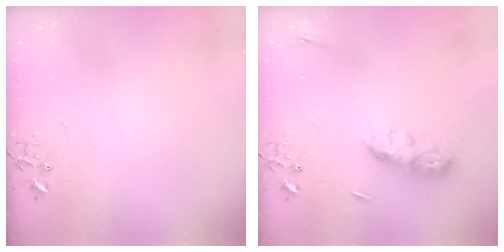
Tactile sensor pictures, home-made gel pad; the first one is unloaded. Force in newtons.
{"total": 8.7, "press": 8.7, "slide": 0.4}